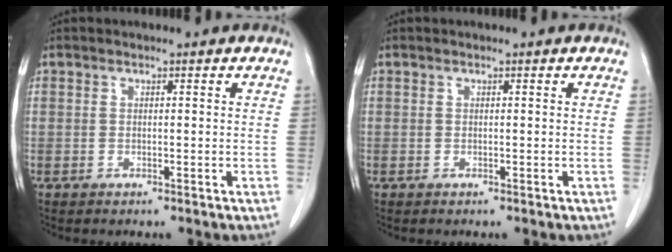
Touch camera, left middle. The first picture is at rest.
{"total": 0.0}